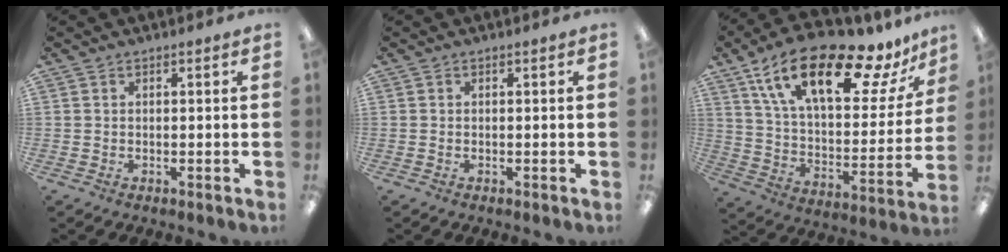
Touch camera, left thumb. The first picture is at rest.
{"total": 0.0}
{"total": 24.1, "force": [15.5, 8.8, 16.2], "torque": [-0.268, -0.083, 0.258]}